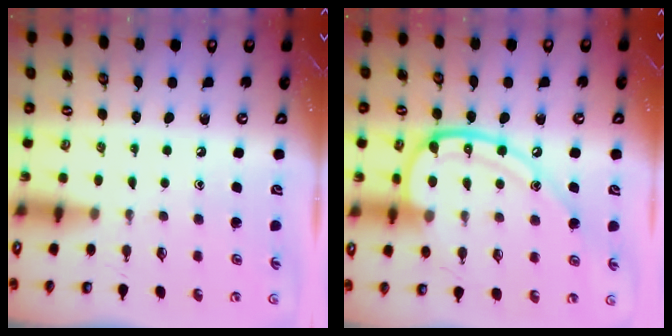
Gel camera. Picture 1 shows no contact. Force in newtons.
{"total": 15.1, "press": 15.0, "slide": 1.5}